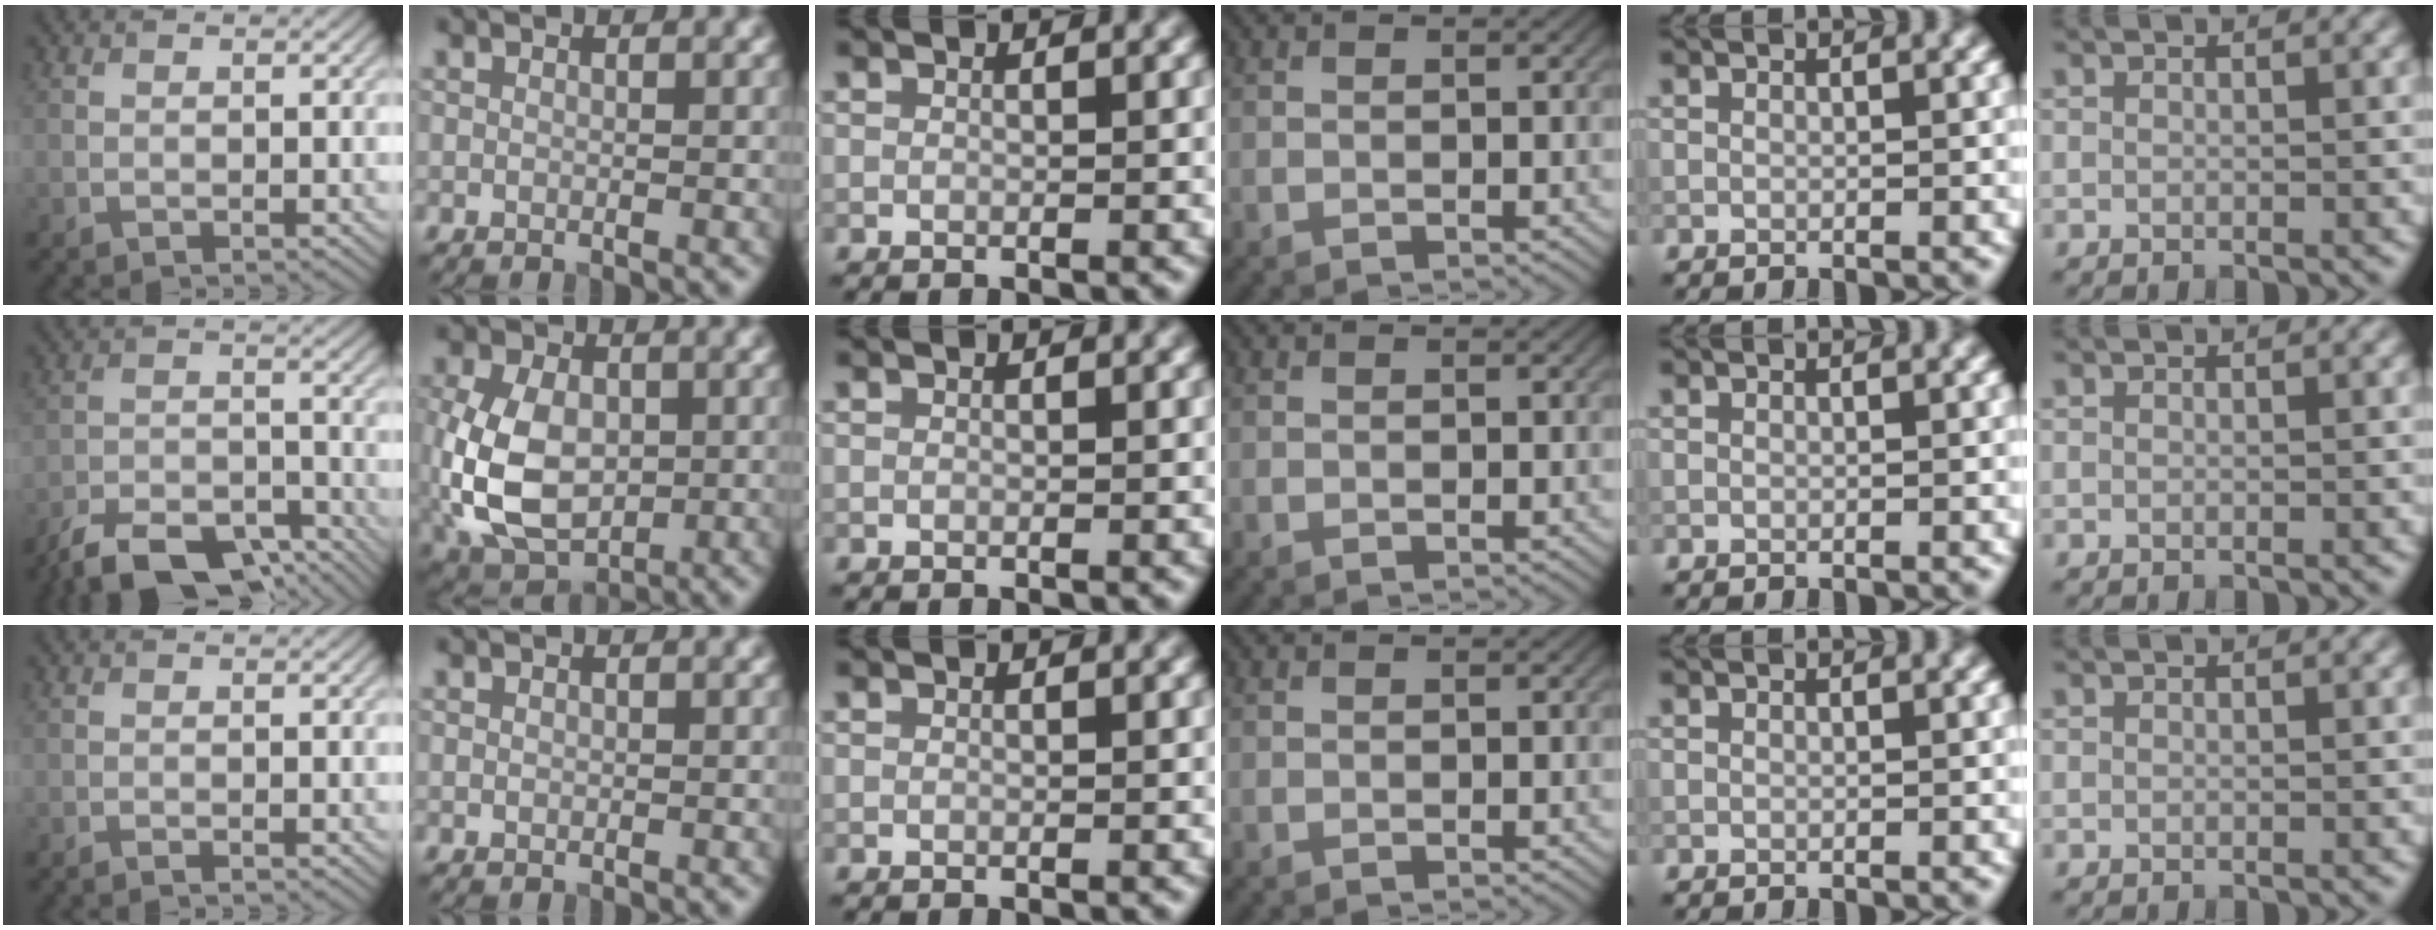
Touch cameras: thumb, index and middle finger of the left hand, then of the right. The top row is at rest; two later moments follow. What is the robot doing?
{"motion": "lift_and_place", "object": "coin"}